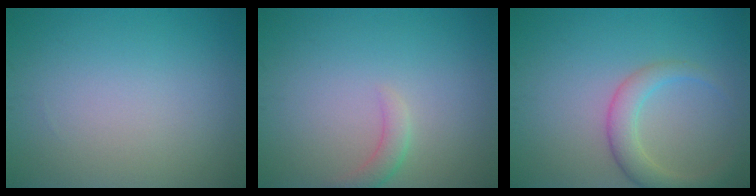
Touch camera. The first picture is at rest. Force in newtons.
{"total": 1.6, "press": 1.5, "slide": 0.2}
{"total": 3.3, "press": 3.3, "slide": 0.1}